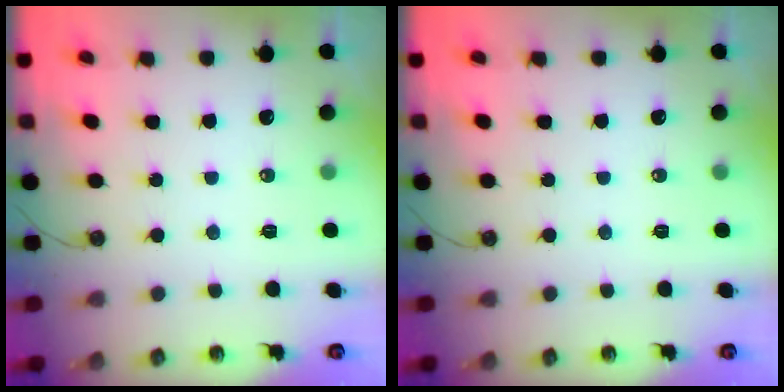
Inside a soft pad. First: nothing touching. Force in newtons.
{"total": 0.0}